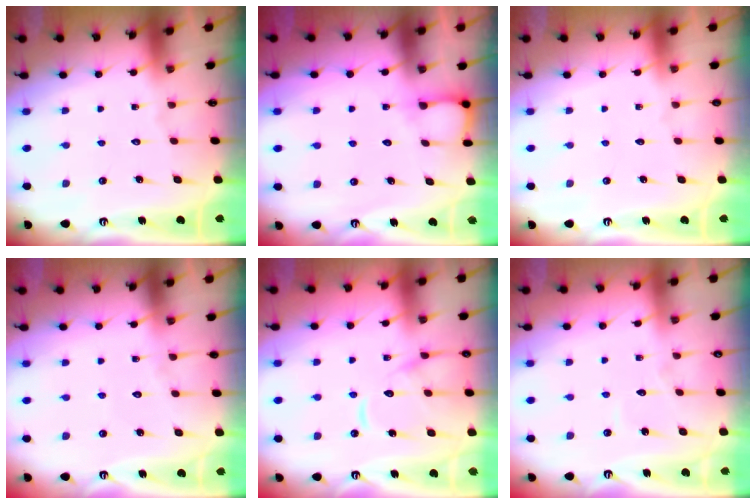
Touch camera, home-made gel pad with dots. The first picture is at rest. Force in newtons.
{"total": 3.9, "press": 3.9, "slide": 0.5}
{"total": 0.0}
{"total": 3.5, "press": 3.5, "slide": 0.4}
{"total": 12.4, "press": 12.3, "slide": 1.2}
{"total": 3.2, "press": 3.1, "slide": 0.3}